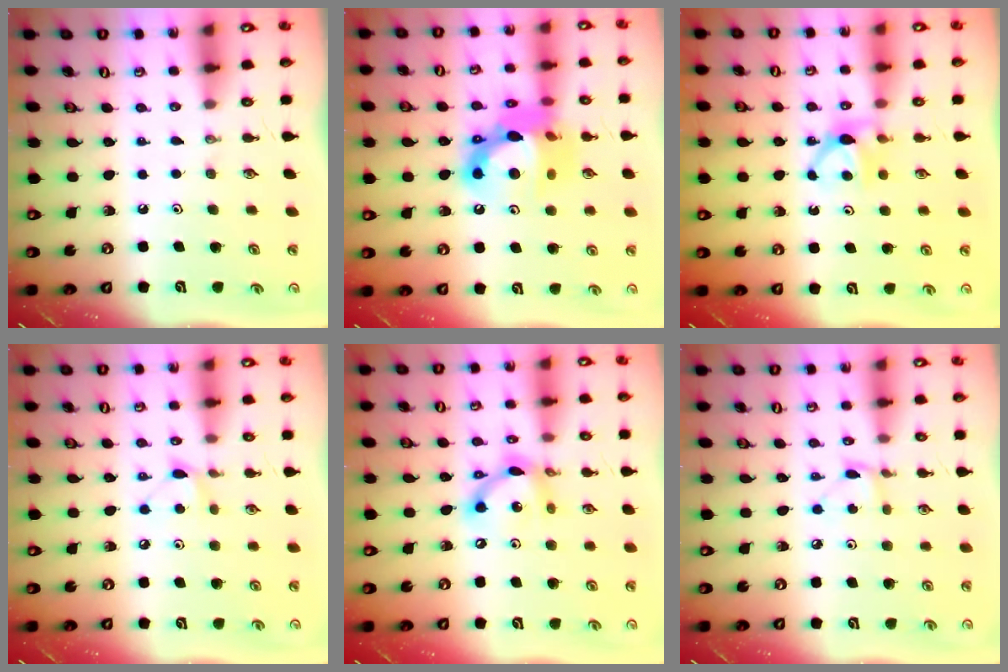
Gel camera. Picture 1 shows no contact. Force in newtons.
{"total": 16.5, "press": 16.4, "slide": 1.6}
{"total": 5.1, "press": 5.0, "slide": 0.7}
{"total": 6.4, "press": 6.4, "slide": 0.4}
{"total": 11.9, "press": 11.9, "slide": 0.8}
{"total": 3.9, "press": 3.8, "slide": 0.6}